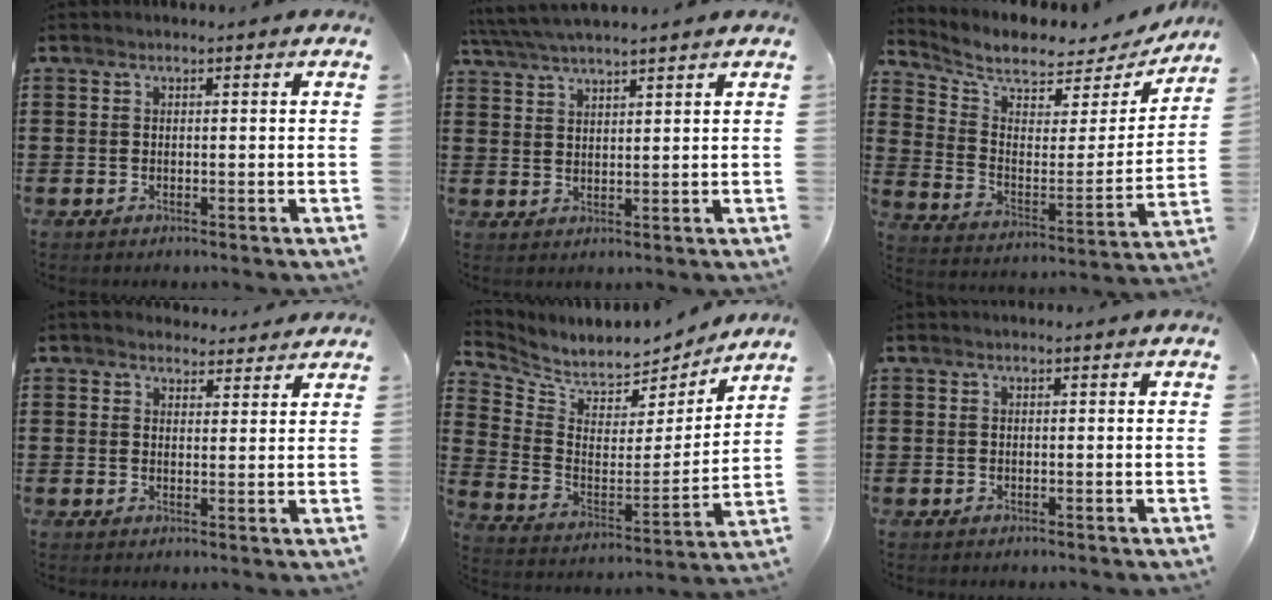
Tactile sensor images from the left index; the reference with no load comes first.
{"total": 3.9, "force": [3.6, -0.1, 1.6], "torque": [-0.042, -0.011, 0.064]}
{"total": 6.0, "force": [5.4, 1.9, 1.9], "torque": [-0.063, -0.051, 0.089]}
{"total": 3.1, "force": [2.8, 1.1, 0.5], "torque": [-0.010, -0.008, 0.052]}
{"total": 6.0, "force": [5.6, 1.9, 0.5], "torque": [-0.050, -0.052, 0.096]}
{"total": 0.0}